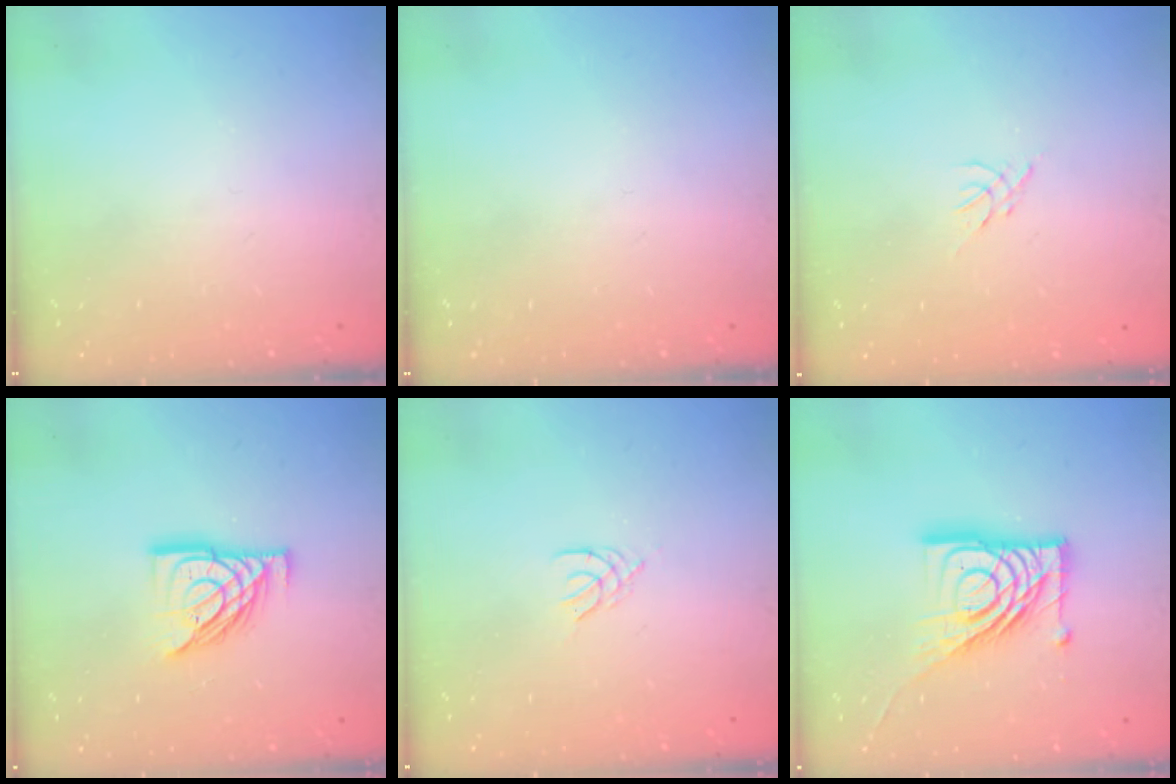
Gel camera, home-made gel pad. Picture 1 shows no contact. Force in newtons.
{"total": 0.0}
{"total": 0.0}
{"total": 13.2, "press": 13.2, "slide": 1.1}
{"total": 2.1, "press": 2.0, "slide": 0.4}
{"total": 17.8, "press": 17.7, "slide": 2.0}